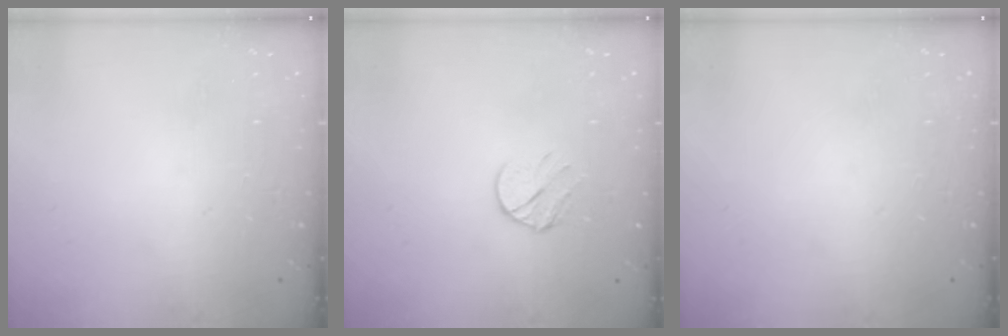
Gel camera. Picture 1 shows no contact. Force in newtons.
{"total": 6.9, "press": 6.9, "slide": 0.7}
{"total": 0.0}